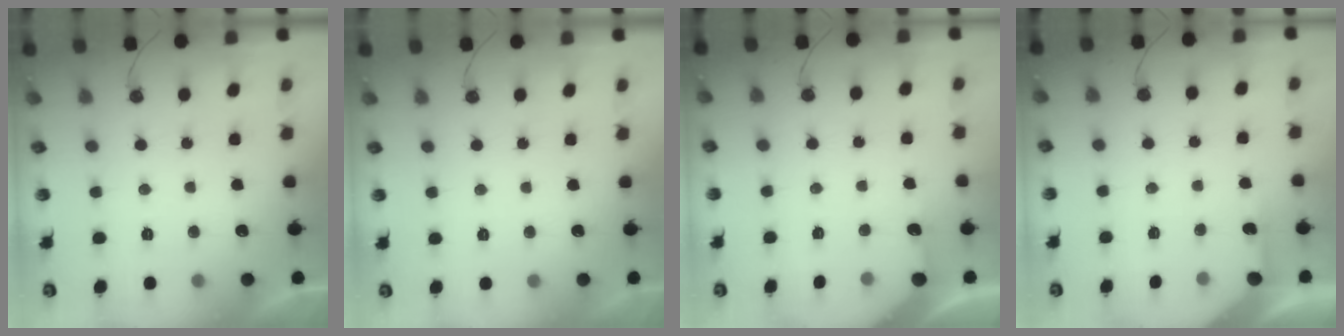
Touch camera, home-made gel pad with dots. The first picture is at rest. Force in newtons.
{"total": 0.0}
{"total": 3.0, "press": 2.9, "slide": 0.4}
{"total": 2.3, "press": 2.2, "slide": 0.3}